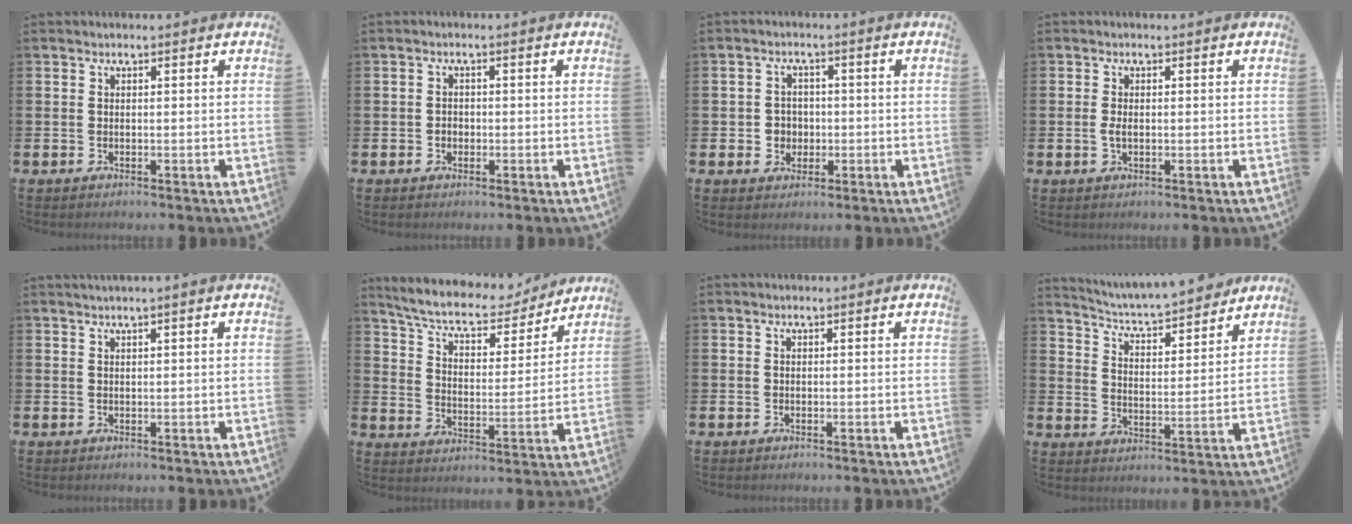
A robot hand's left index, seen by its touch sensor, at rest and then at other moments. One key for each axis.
{"total": 1.3, "fx": -0.4, "fy": 1.1, "fz": 0.4, "tx": -0.009, "ty": 0.007, "tz": -0.010}
{"total": 2.9, "fx": -0.4, "fy": 2.8, "fz": 0.4, "tx": -0.012, "ty": 0.006, "tz": -0.014}
{"total": 1.5, "fx": -0.1, "fy": 0.7, "fz": 1.3, "tx": -0.026, "ty": 0.003, "tz": -0.004}
{"total": 1.0, "fx": 0.7, "fy": -0.3, "fz": 0.6, "tx": -0.016, "ty": 0.003, "tz": 0.013}
{"total": 8.1, "fx": 7.3, "fy": 2.2, "fz": 2.6, "tx": -0.080, "ty": -0.051, "tz": 0.124}
{"total": 0.0}
{"total": 5.8, "fx": 5.7, "fy": 0.5, "fz": 1.0, "tx": -0.052, "ty": -0.047, "tz": 0.095}